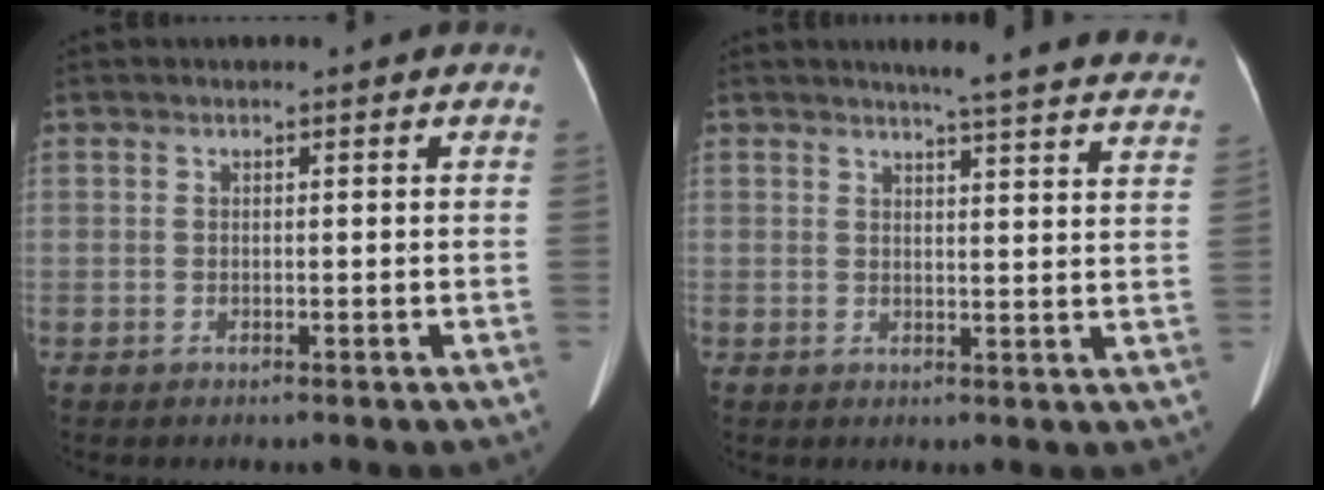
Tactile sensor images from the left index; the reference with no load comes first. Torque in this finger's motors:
{"motor_torque": [-1.23, 0.10, -0.70, -0.12]}